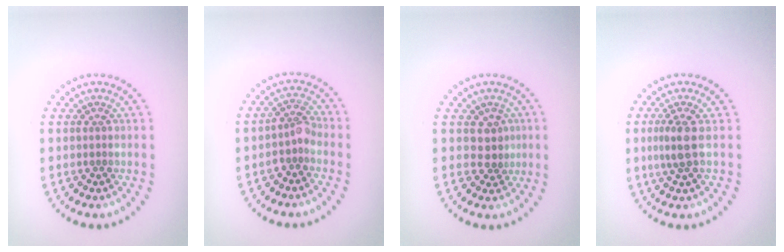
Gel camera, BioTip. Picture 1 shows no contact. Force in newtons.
{"total": 1.8, "press": 1.5, "slide": 1.1}
{"total": 1.9, "press": 1.6, "slide": 1.0}
{"total": 2.1, "press": 1.7, "slide": 1.2}